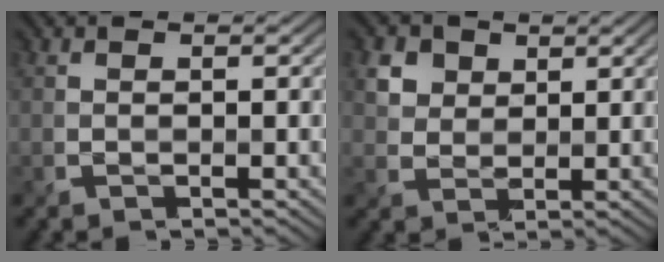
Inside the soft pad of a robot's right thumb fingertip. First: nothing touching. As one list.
[{"total": 3.9, "force": [2.1, 2.9, 1.4], "torque": [-0.047, -0.005, 0.051]}]